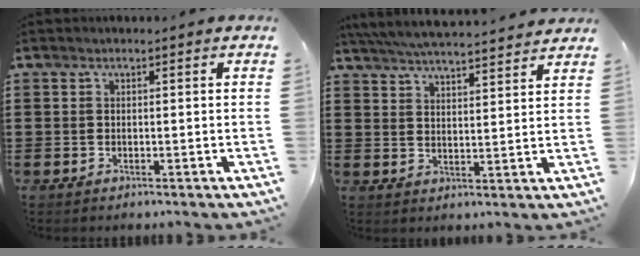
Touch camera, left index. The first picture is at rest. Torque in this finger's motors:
{"motor_torque": [0.34, -0.34, 0.17, 0.08]}